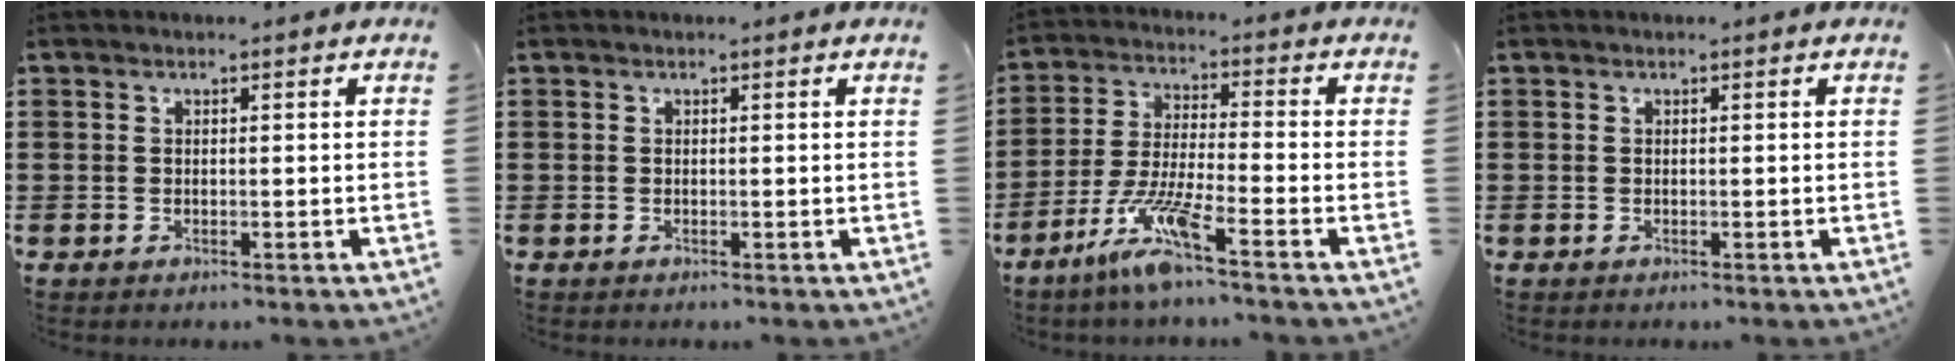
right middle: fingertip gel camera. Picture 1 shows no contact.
{"total": 0.0}
{"total": 8.4, "force": [-5.8, 0.6, 6.1], "torque": [-0.132, -0.014, -0.111]}
{"total": 0.0}